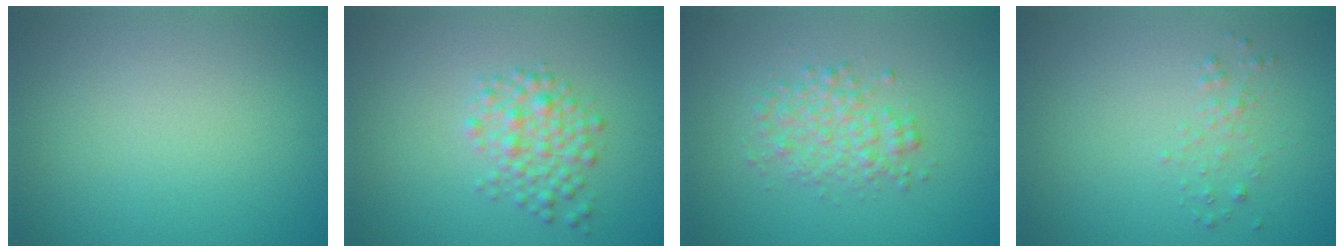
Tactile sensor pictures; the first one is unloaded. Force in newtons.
{"total": 2.8, "press": 2.8, "slide": 0.1}
{"total": 2.8, "press": 2.8, "slide": 0.0}
{"total": 1.0, "press": 1.0, "slide": 0.0}